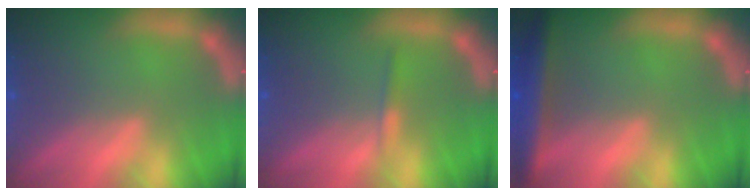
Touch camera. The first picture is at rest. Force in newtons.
{"total": 0.9}
{"total": 4.4}